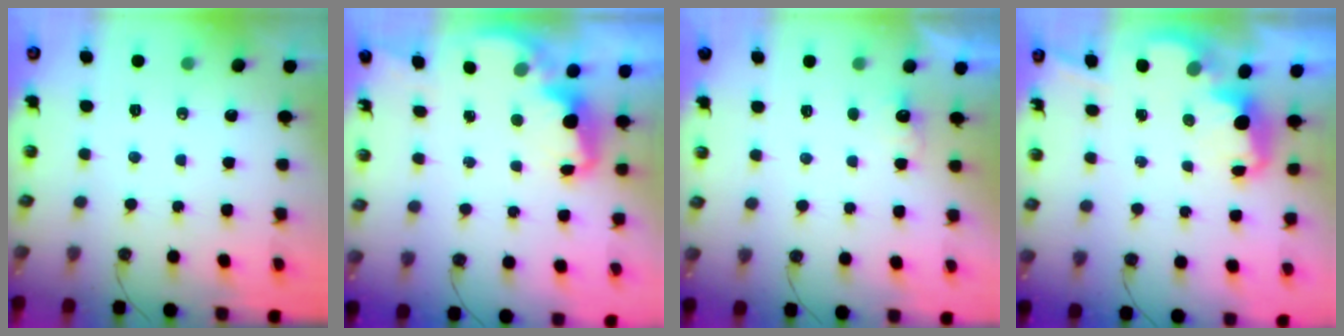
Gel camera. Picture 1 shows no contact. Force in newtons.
{"total": 2.1, "press": 2.0, "slide": 0.6}
{"total": 2.1, "press": 1.9, "slide": 0.8}
{"total": 2.7, "press": 2.6, "slide": 0.5}